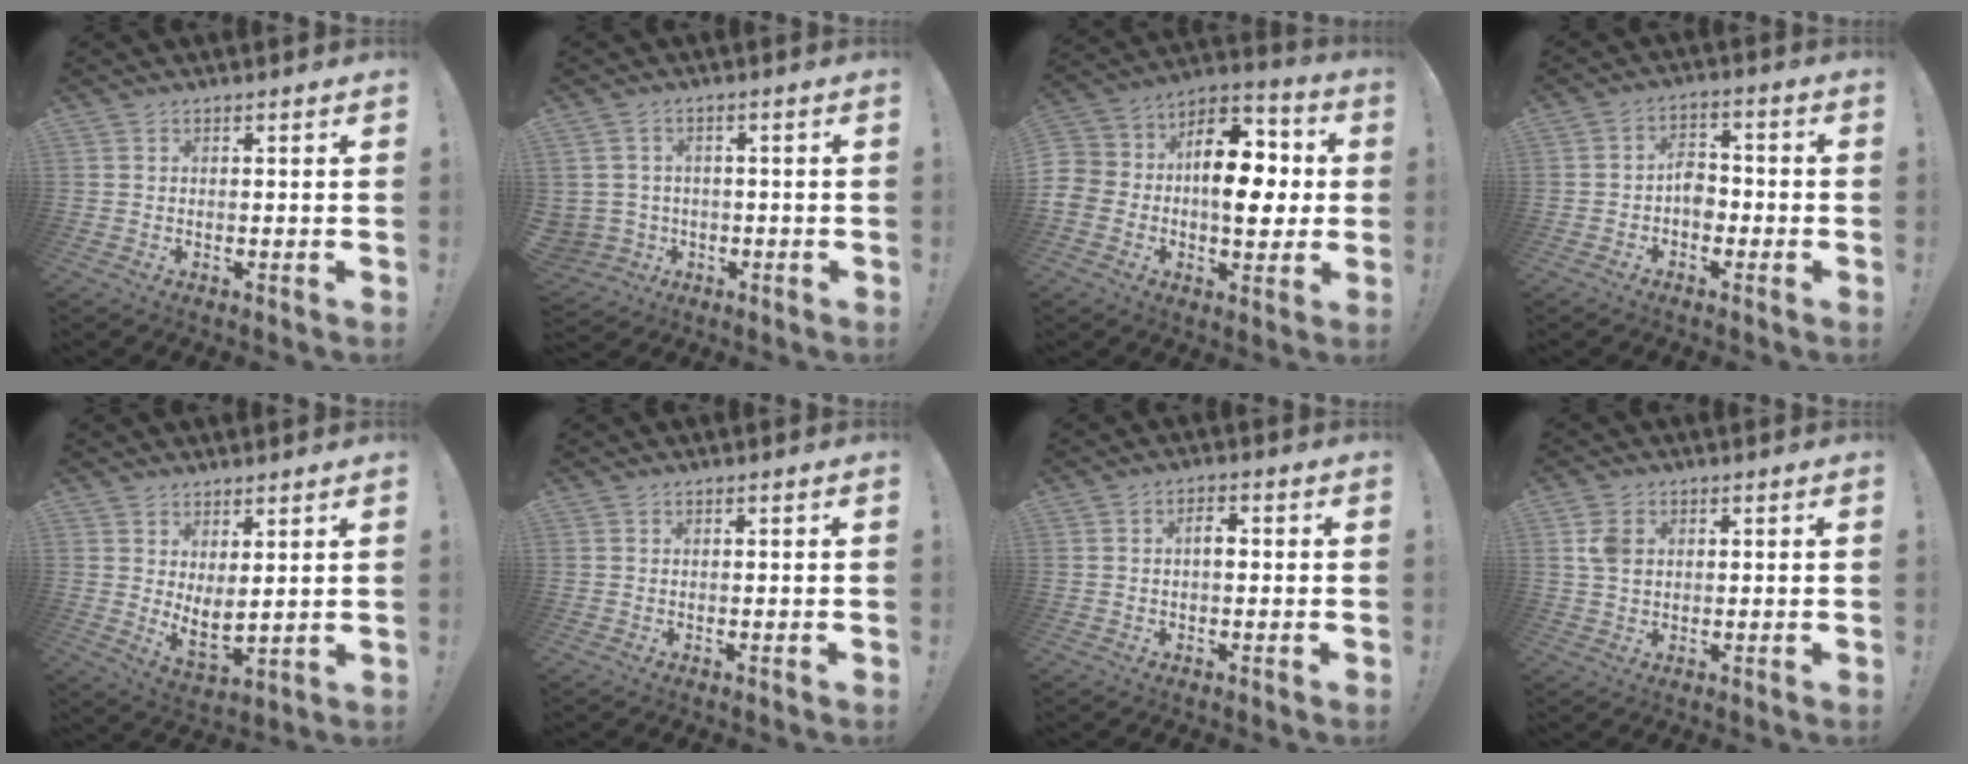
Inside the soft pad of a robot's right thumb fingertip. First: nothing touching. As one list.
[{"total": 4.8, "force": [0.0, 4.7, 1.1], "torque": [-0.034, -0.002, 0.006]}, {"total": 17.3, "force": [-1.9, 12.4, 12.0], "torque": [-0.193, 0.028, -0.027]}, {"total": 6.1, "force": [-2.0, 4.4, 3.7], "torque": [-0.069, 0.014, -0.034]}, {"total": 5.7, "force": [4.0, 1.9, 3.5], "torque": [-0.052, -0.035, 0.079]}, {"total": 0.0}, {"total": 2.9, "force": [-0.3, 1.6, 2.5], "torque": [-0.039, 0.008, -0.010]}, {"total": 4.7, "force": [1.4, 3.4, 2.8], "torque": [-0.041, 0.001, 0.026]}]